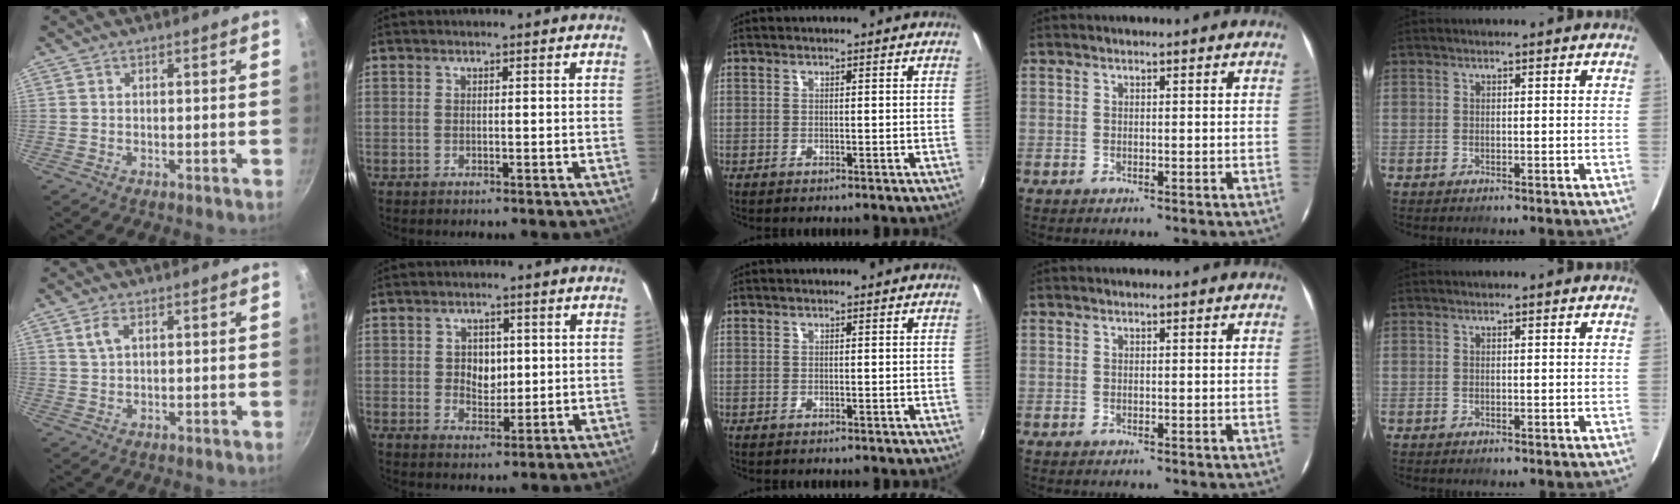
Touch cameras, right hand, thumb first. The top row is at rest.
{"thumb": {"total": 2.7, "force": [1.1, 1.4, 2.0], "torque": [-0.037, -0.002, 0.023]}, "index": {"total": 4.6, "force": [0.5, 3.7, 2.6], "torque": [-0.041, 0.005, 0.013]}}